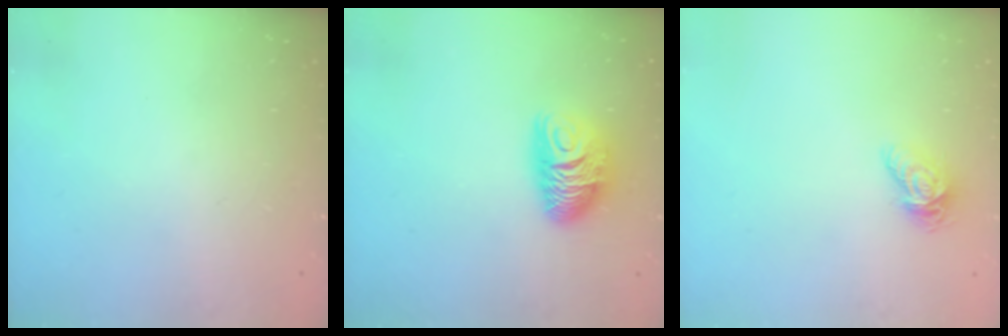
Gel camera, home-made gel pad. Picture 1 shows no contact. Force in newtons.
{"total": 9.6, "press": 9.6, "slide": 0.4}
{"total": 7.5, "press": 7.5, "slide": 0.2}